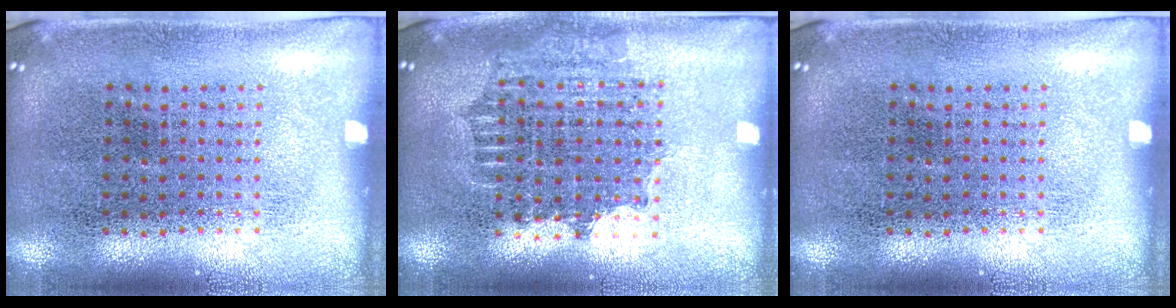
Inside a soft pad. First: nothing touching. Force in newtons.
{"total": 1.5, "press": 1.3, "slide": 0.8}
{"total": 0.0}